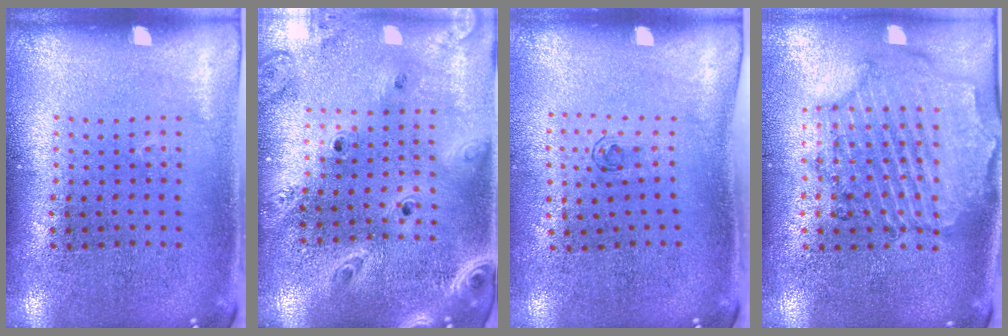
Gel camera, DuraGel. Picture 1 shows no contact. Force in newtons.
{"total": 2.7, "press": 2.3, "slide": 1.4}
{"total": 0.7, "press": 0.2, "slide": 0.6}
{"total": 1.4, "press": 1.4, "slide": 0.2}